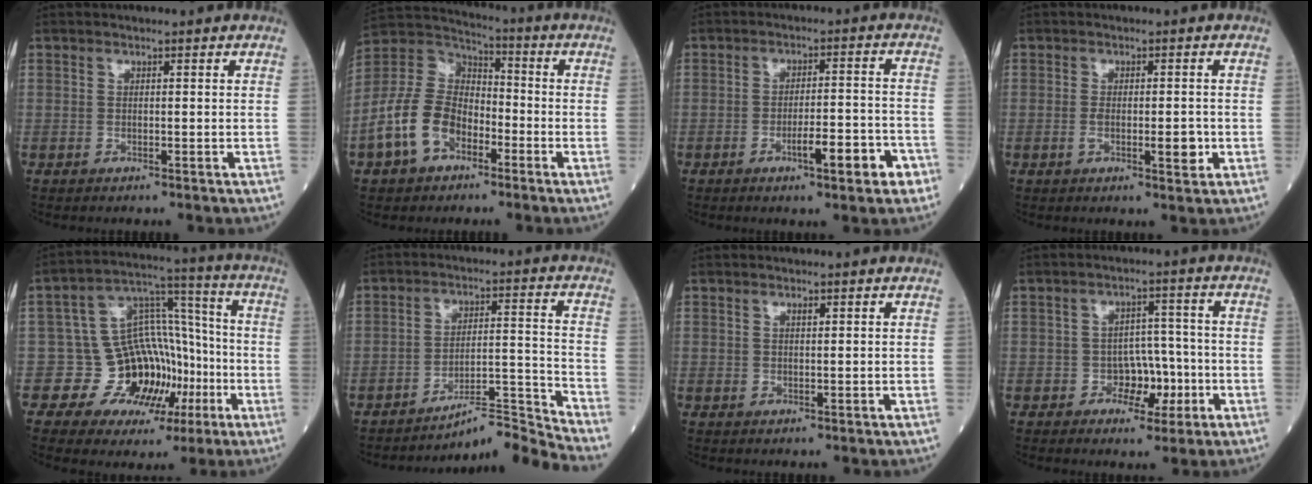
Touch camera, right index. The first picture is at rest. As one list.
[{"total": 11.9, "force": [-5.4, 7.6, 7.4], "torque": [-0.180, 0.022, -0.107]}, {"total": 7.2, "force": [-3.6, 1.3, 6.2], "torque": [-0.090, 0.008, -0.049]}, {"total": 3.9, "force": [-1.0, 1.0, 3.6], "torque": [-0.061, -0.002, -0.011]}, {"total": 12.1, "force": [-4.0, 9.8, 5.9], "torque": [-0.079, 0.039, -0.054]}, {"total": 9.9, "force": [-9.1, -4.0, 0.0], "torque": [0.009, 0.038, -0.152]}, {"total": 0.7, "force": [0.4, 0.1, 0.5], "torque": [-0.015, -0.004, 0.008]}, {"total": 5.5, "force": [-1.9, 3.7, 3.7], "torque": [-0.046, 0.016, -0.027]}]